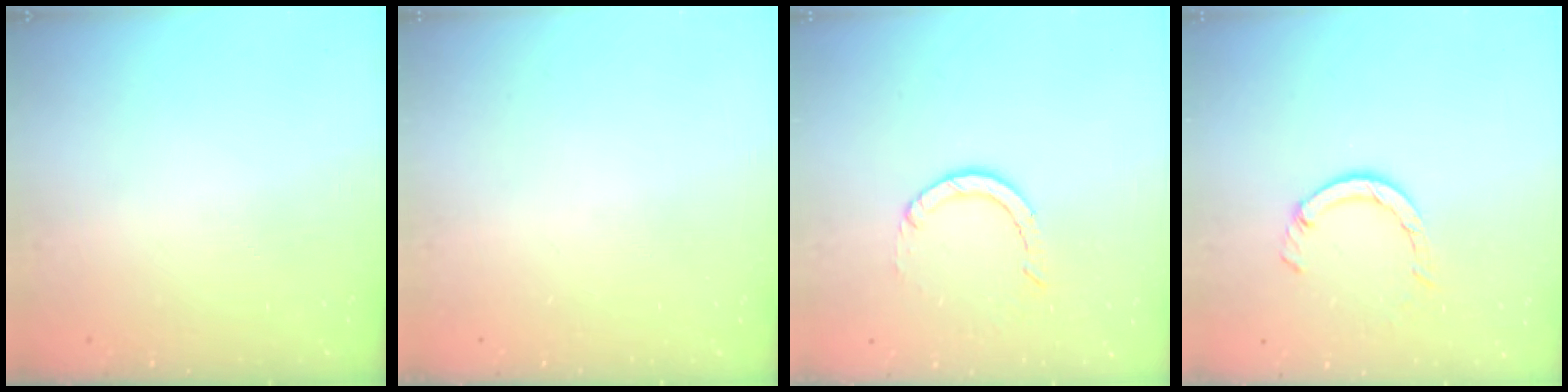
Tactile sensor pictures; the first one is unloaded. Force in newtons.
{"total": 0.0}
{"total": 3.6, "press": 3.6, "slide": 0.3}
{"total": 5.8, "press": 5.8, "slide": 0.8}